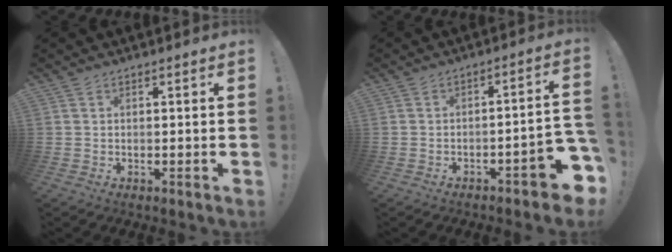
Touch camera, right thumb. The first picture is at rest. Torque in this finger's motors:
{"motor_torque": [1.99, 0.97, 1.03, -1.11, 0.22]}